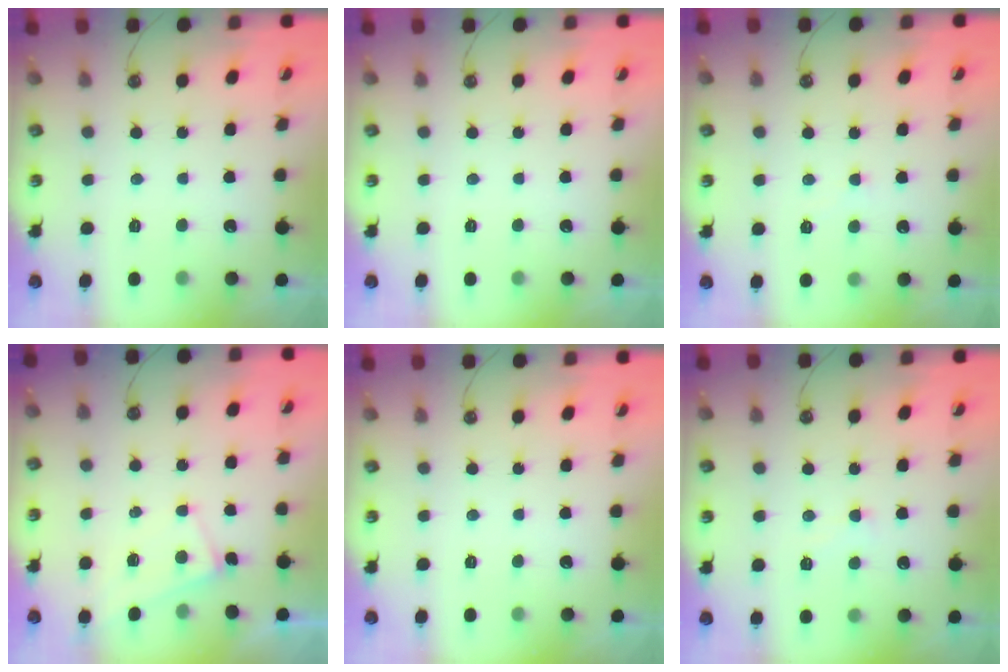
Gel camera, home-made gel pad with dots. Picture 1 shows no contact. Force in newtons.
{"total": 0.0}
{"total": 1.2, "press": 1.1, "slide": 0.4}
{"total": 0.6, "press": 0.6, "slide": 0.2}
{"total": 0.0}
{"total": 3.1, "press": 3.1, "slide": 0.5}